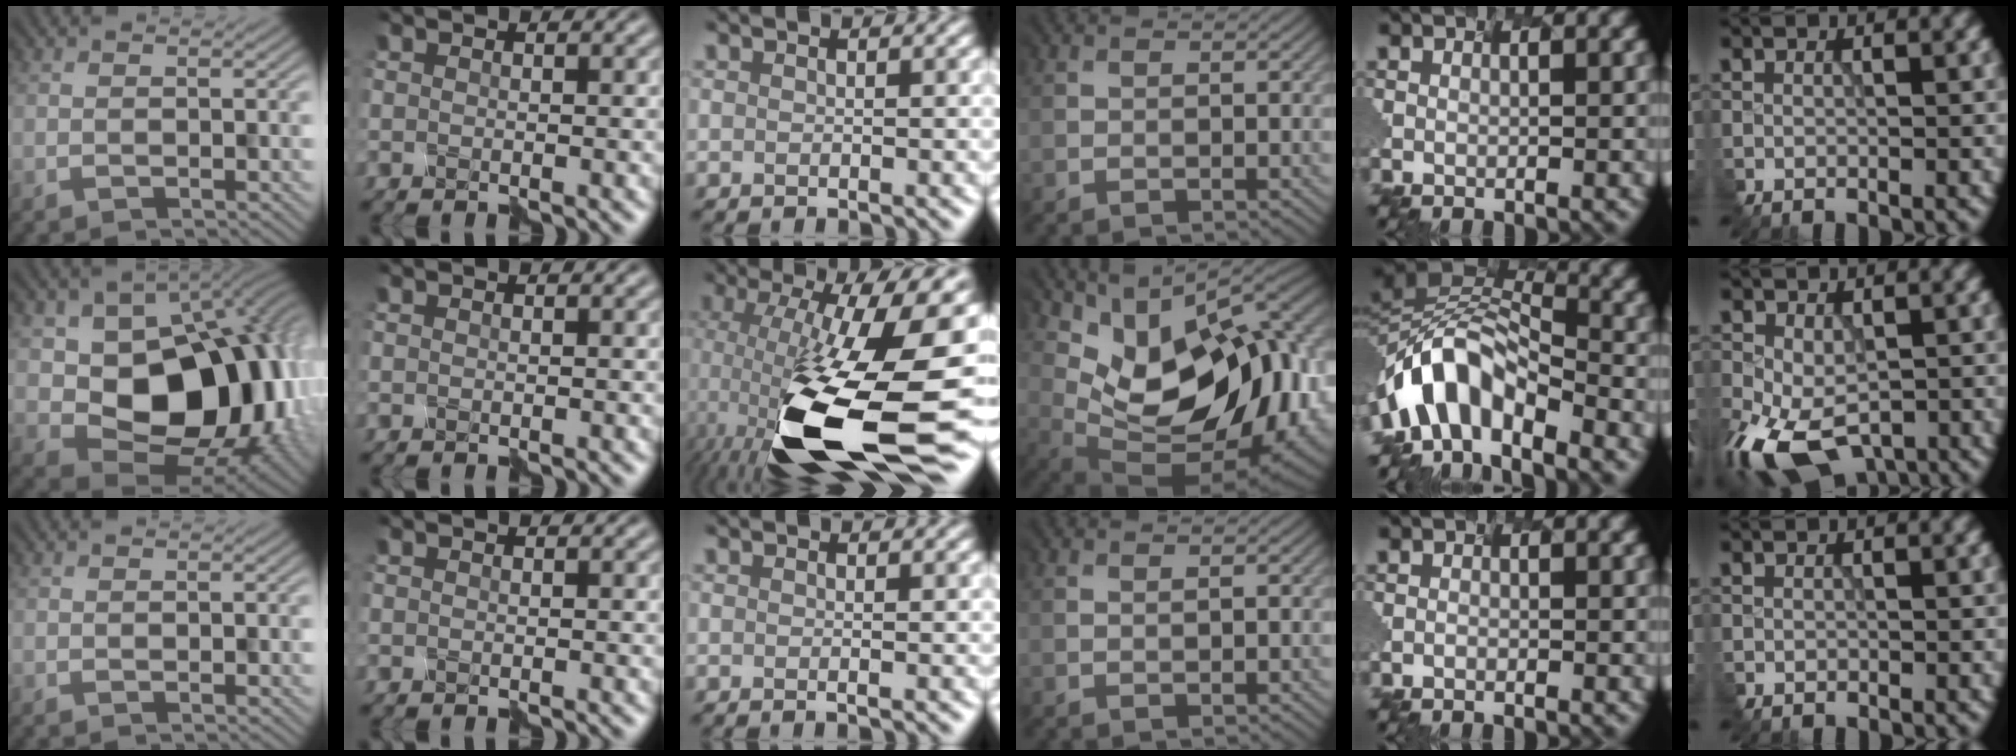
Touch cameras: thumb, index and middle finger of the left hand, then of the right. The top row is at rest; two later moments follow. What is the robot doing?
{"motion": "disassemble", "object": "markers"}